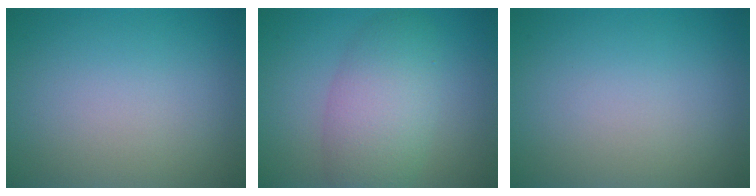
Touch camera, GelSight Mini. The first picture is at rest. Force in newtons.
{"total": 5.6, "press": 5.6, "slide": 0.2}
{"total": 0.0}